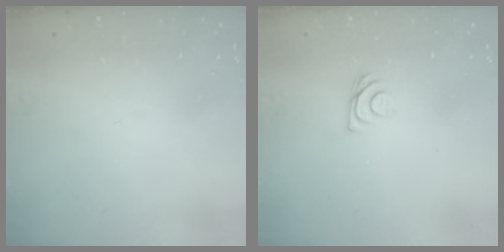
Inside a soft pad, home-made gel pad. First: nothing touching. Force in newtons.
{"total": 6.1, "press": 6.0, "slide": 0.8}